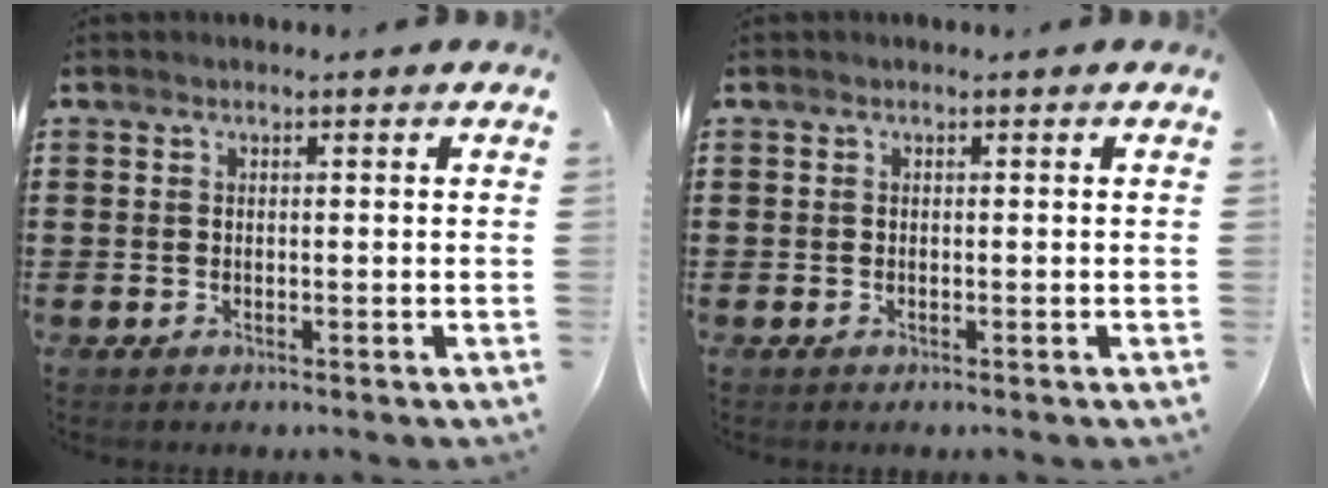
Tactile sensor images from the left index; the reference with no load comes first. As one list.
[{"total": 0.0}]